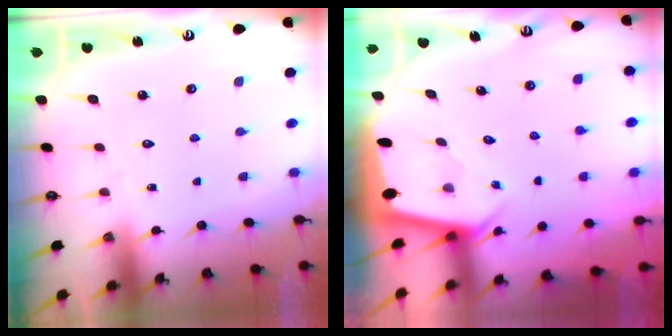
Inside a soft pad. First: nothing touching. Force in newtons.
{"total": 2.2, "press": 2.2, "slide": 0.1}